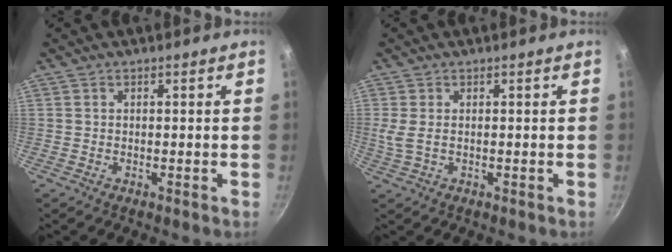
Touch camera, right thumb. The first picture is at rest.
{"total": 2.7, "force": [0.4, 1.4, 2.3], "torque": [-0.050, -0.002, 0.011]}